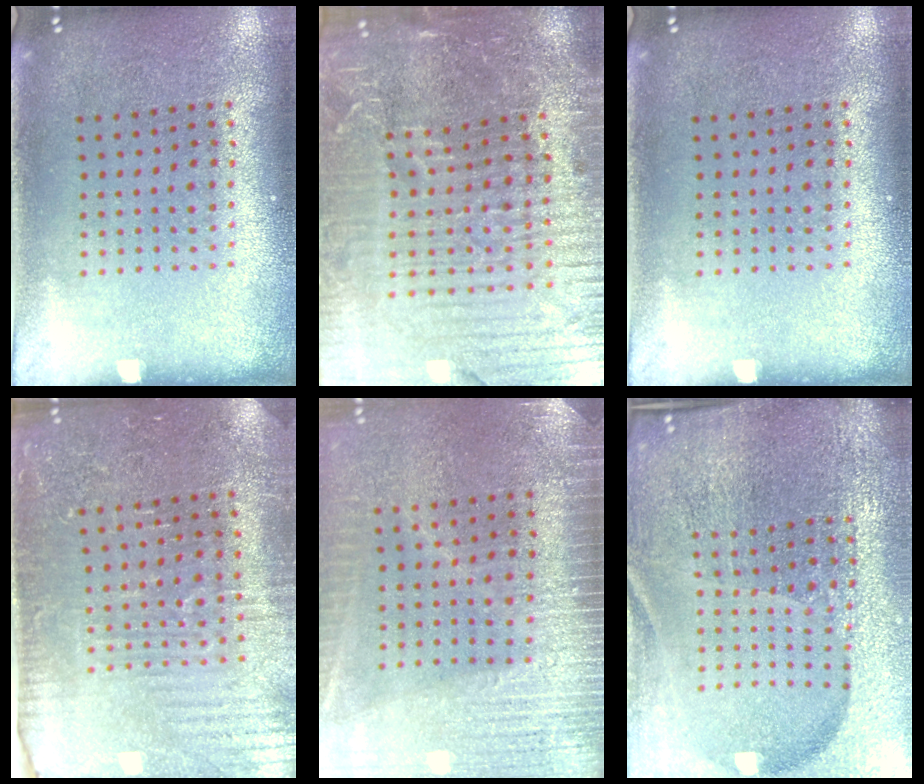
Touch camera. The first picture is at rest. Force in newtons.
{"total": 6.4, "press": 5.6, "slide": 3.0}
{"total": 0.0}
{"total": 3.4, "press": 3.4, "slide": 0.2}
{"total": 3.5, "press": 3.1, "slide": 1.7}
{"total": 6.4, "press": 5.6, "slide": 3.1}